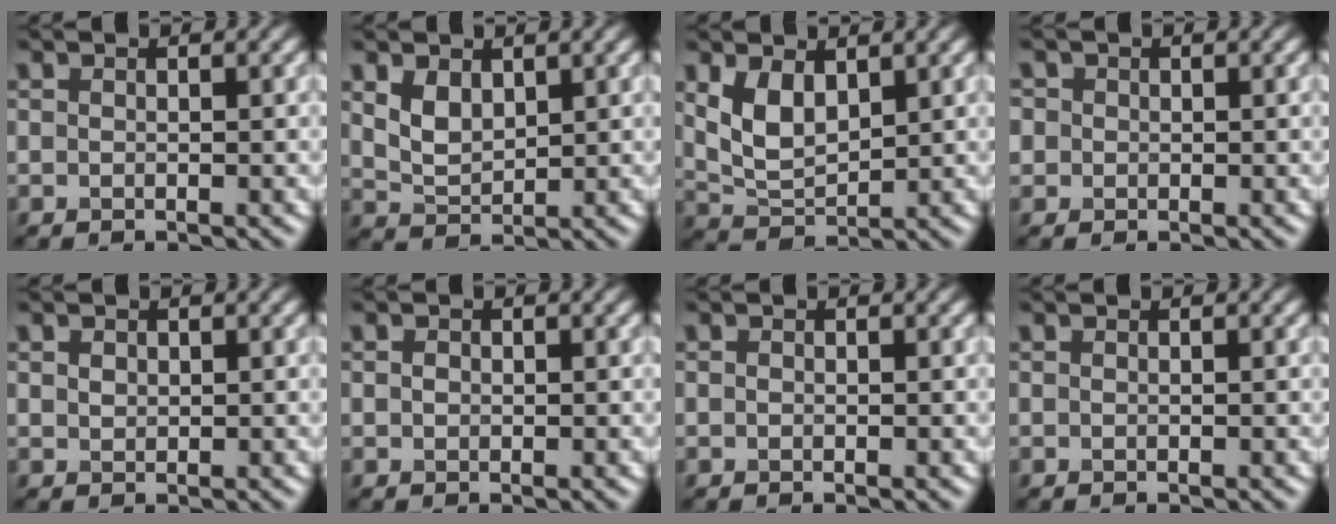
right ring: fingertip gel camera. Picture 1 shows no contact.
{"total": 2.8, "force": [1.4, 1.7, 1.7], "torque": [-0.040, -0.005, 0.034]}
{"total": 4.2, "force": [1.8, 2.3, 3.1], "torque": [-0.073, -0.005, 0.041]}
{"total": 2.0, "force": [0.6, 1.7, 0.6], "torque": [-0.010, 0.007, 0.004]}
{"total": 0.9, "force": [0.4, 0.7, 0.3], "torque": [-0.006, -0.002, 0.009]}
{"total": 0.6, "force": [0.1, 0.6, 0.3], "torque": [-0.005, -0.002, 0.000]}
{"total": 0.0}
{"total": 0.0}